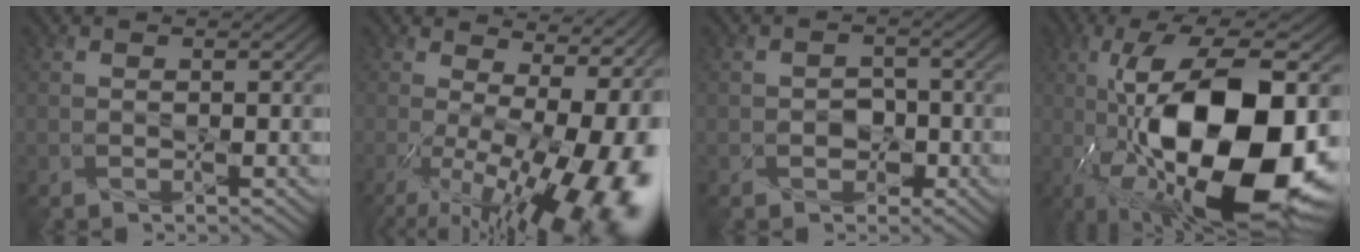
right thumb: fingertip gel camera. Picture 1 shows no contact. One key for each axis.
{"total": 17.4, "fx": -2.1, "fy": 8.1, "fz": 15.3, "tx": -0.184, "ty": -0.029, "tz": -0.006}
{"total": 2.3, "fx": -1.0, "fy": 1.9, "fz": 0.7, "tx": -0.008, "ty": -0.005, "tz": -0.018}
{"total": 19.1, "fx": -3.5, "fy": 7.4, "fz": 17.3, "tx": -0.309, "ty": 0.012, "tz": -0.063}